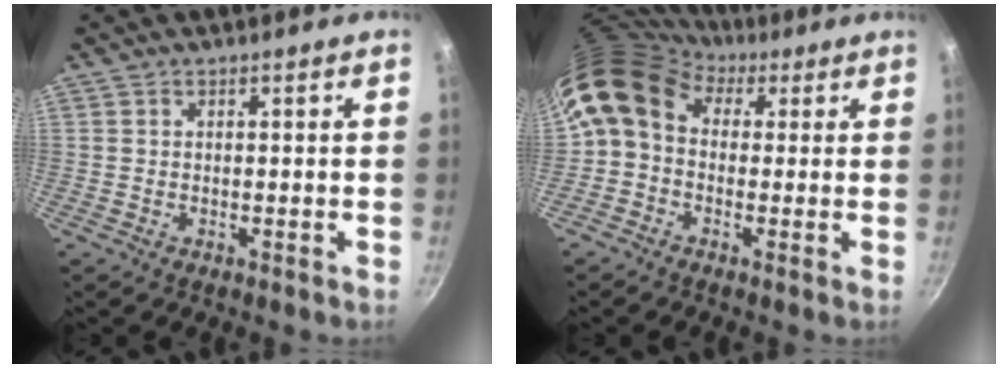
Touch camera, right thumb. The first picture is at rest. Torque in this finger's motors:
{"motor_torque": [1.66, 1.72, 0.95, -0.86, 0.19]}